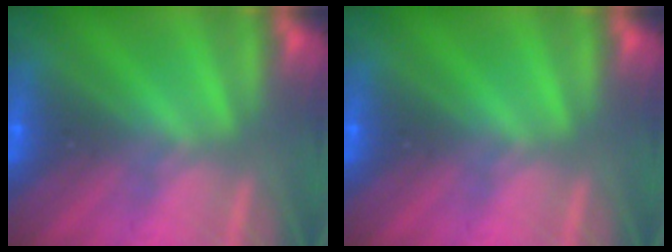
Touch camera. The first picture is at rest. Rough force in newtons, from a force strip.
{"total": 0.0}